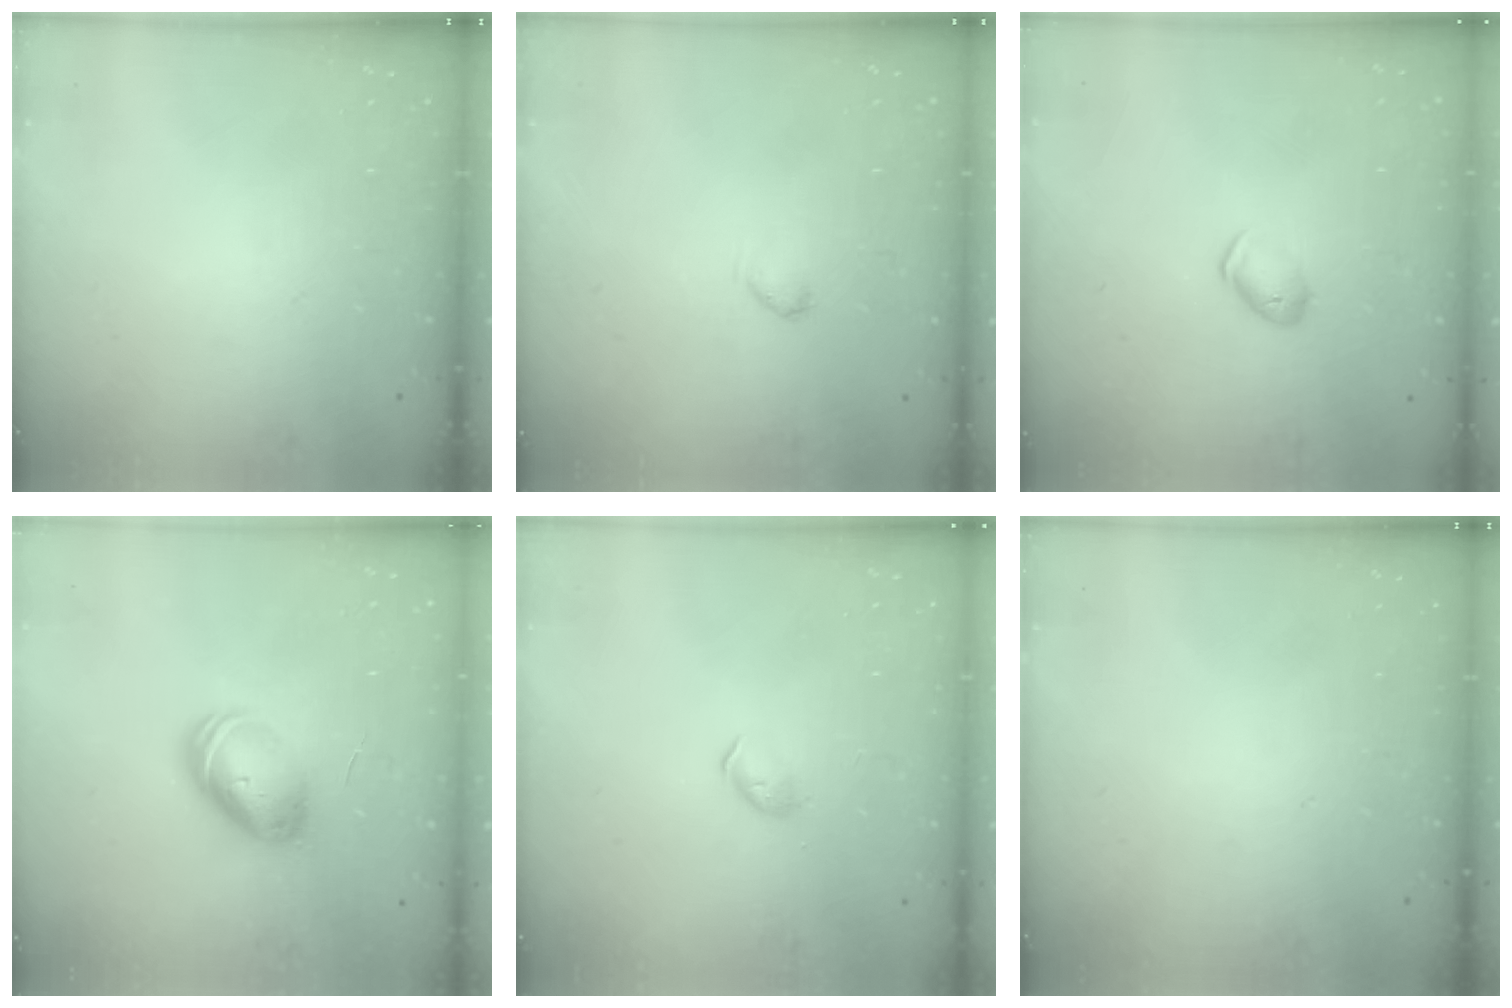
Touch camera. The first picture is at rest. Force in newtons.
{"total": 2.2, "press": 2.2, "slide": 0.4}
{"total": 6.2, "press": 6.2, "slide": 1.1}
{"total": 8.2, "press": 8.2, "slide": 0.4}
{"total": 3.6, "press": 3.5, "slide": 0.6}
{"total": 0.0}